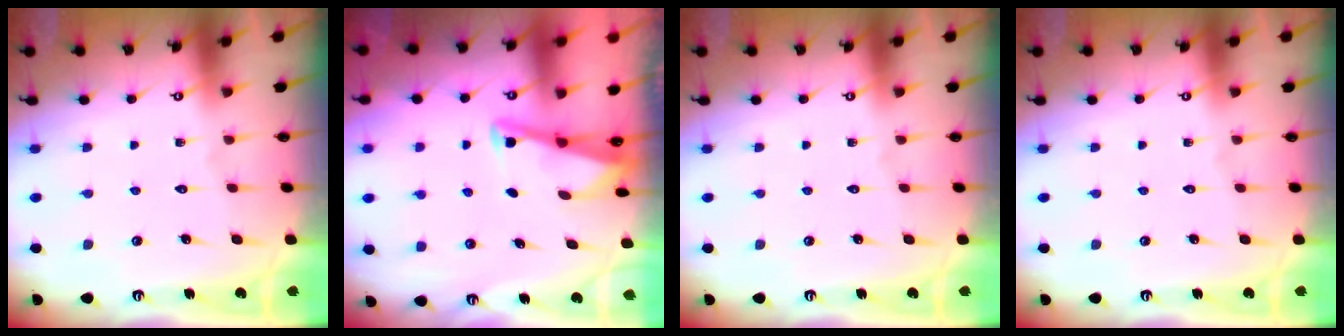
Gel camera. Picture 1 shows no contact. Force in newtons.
{"total": 2.9, "press": 2.9, "slide": 0.3}
{"total": 0.0}
{"total": 0.0}